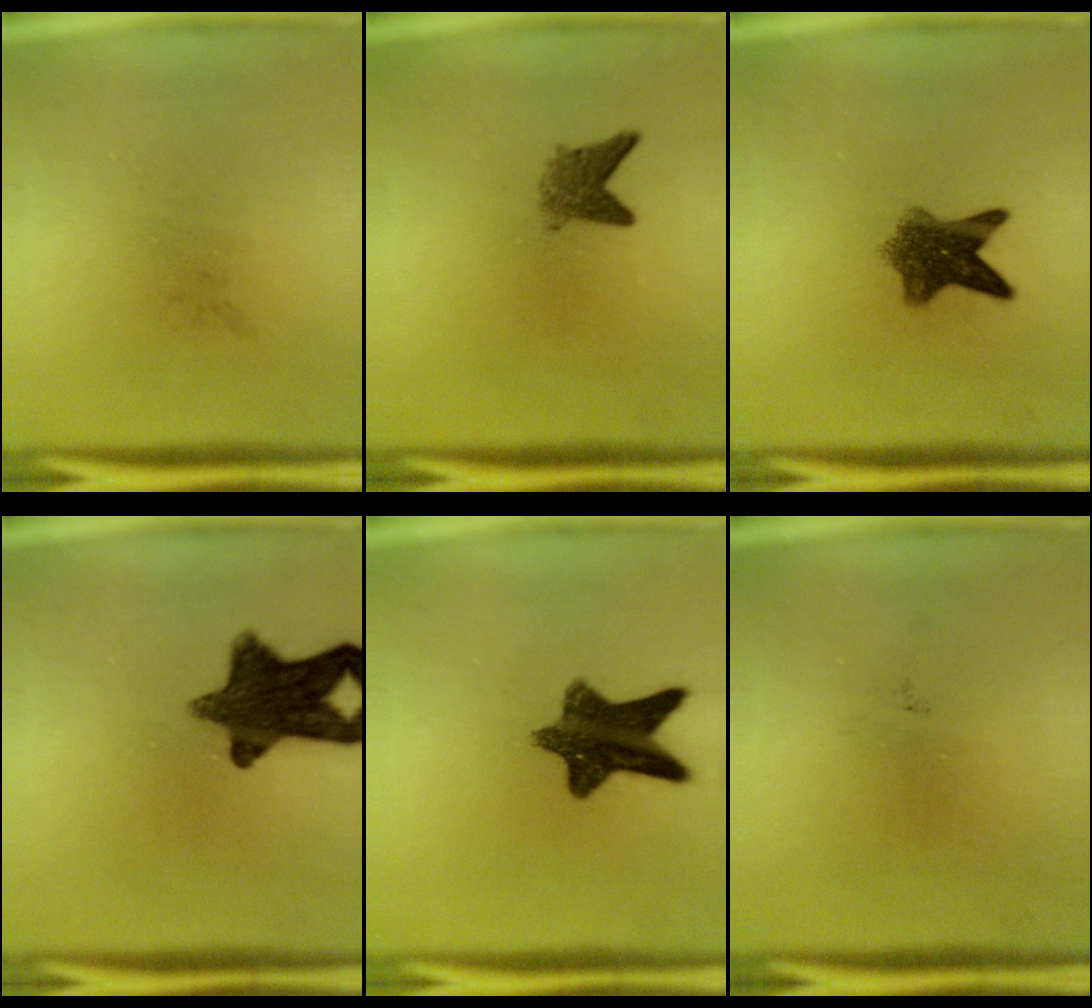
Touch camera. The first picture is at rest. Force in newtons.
{"total": 3.0}
{"total": 7.2}
{"total": 12.8}
{"total": 10.9}
{"total": 0.0}